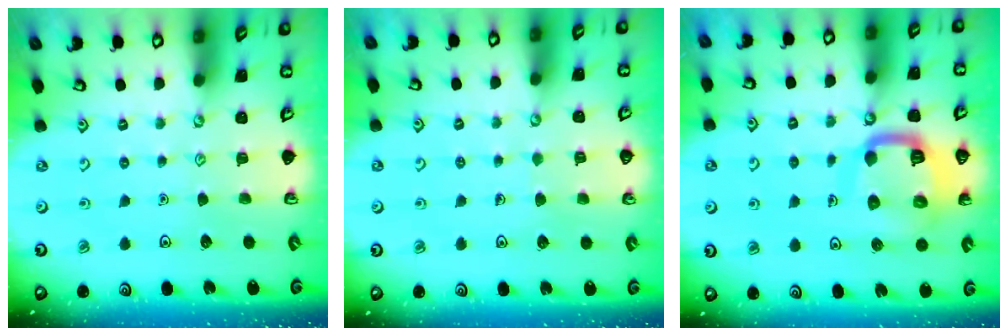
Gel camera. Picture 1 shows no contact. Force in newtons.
{"total": 2.9, "press": 2.9, "slide": 0.2}
{"total": 13.5, "press": 13.4, "slide": 1.5}